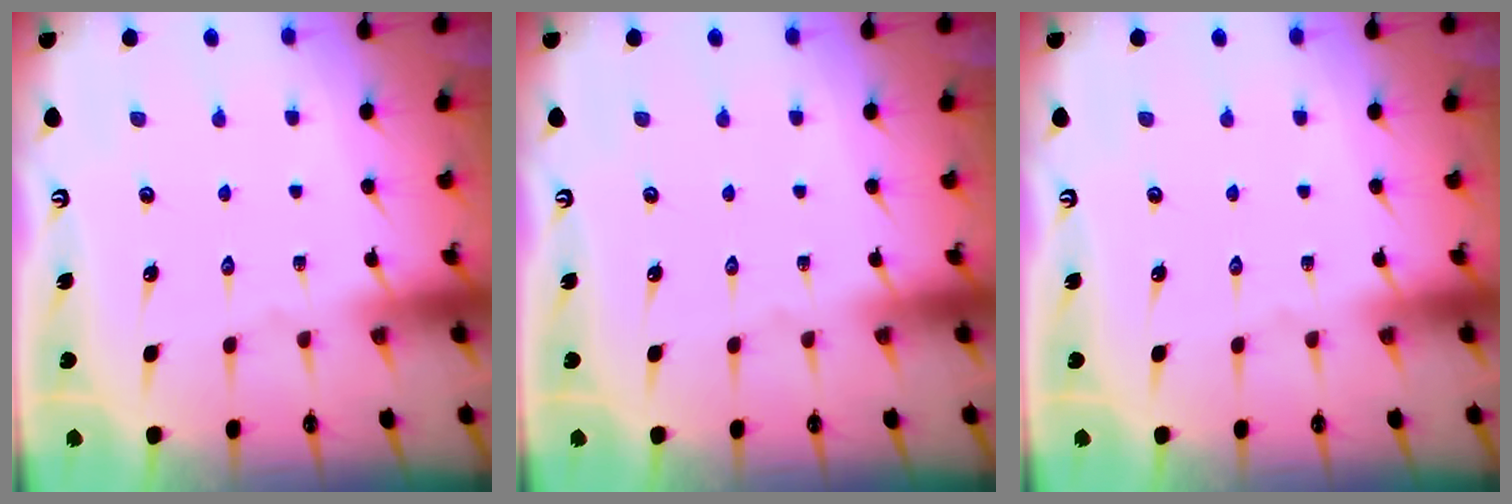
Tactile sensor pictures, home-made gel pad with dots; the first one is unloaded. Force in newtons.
{"total": 0.0}
{"total": 0.0}